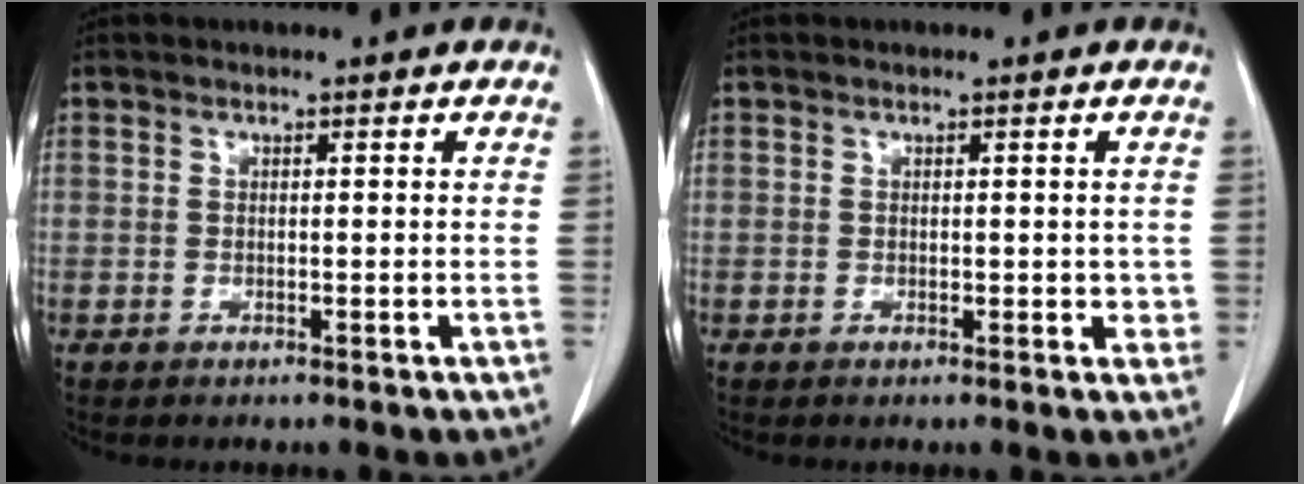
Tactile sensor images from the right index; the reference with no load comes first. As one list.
[{"total": 2.7, "force": [-0.1, 1.7, 2.1], "torque": [-0.029, 0.008, 0.002]}]